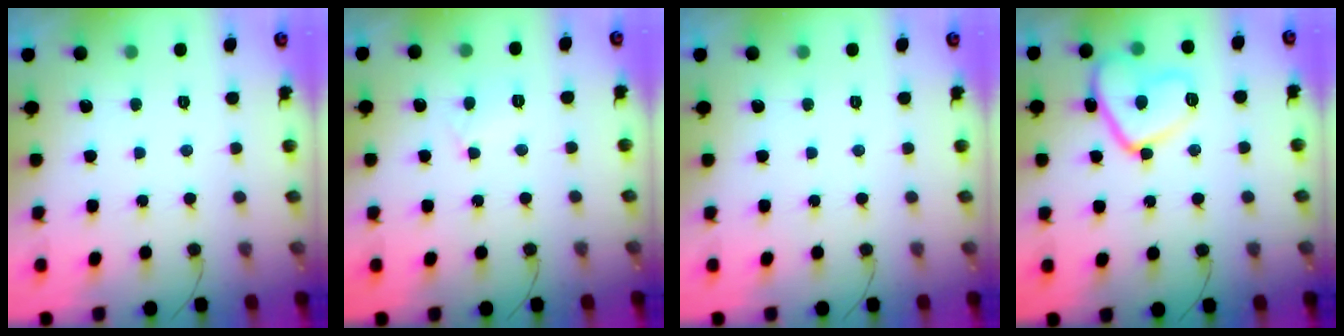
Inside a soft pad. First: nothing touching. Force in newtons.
{"total": 3.5, "press": 3.5, "slide": 0.4}
{"total": 0.0}
{"total": 12.4, "press": 12.3, "slide": 1.1}